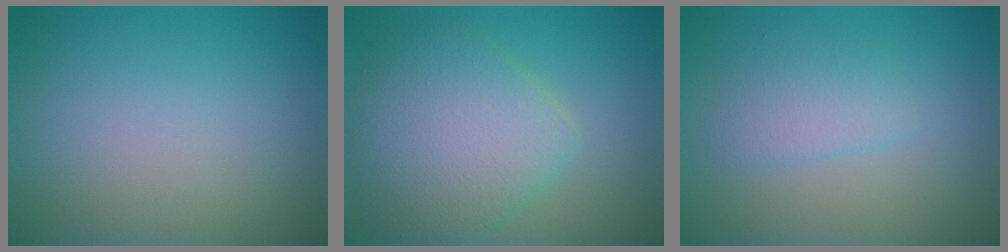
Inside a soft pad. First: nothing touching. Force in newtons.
{"total": 6.6, "press": 6.6, "slide": 0.1}
{"total": 2.0, "press": 2.0, "slide": 0.1}